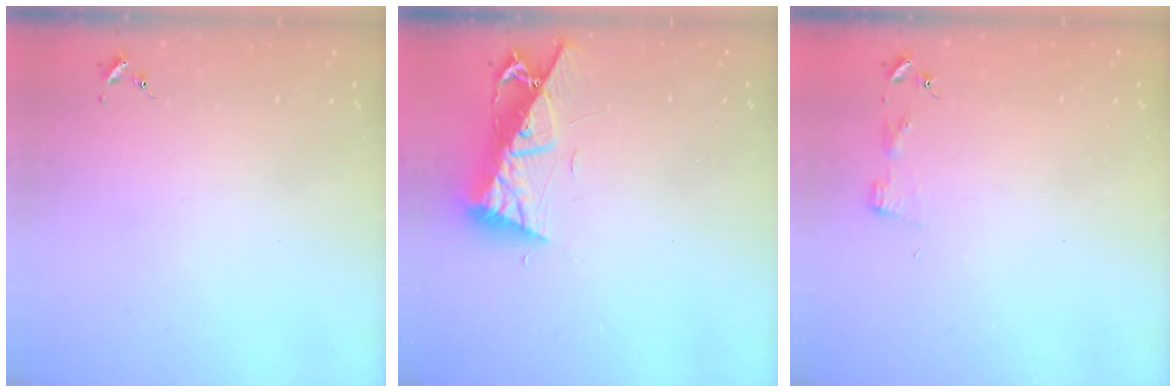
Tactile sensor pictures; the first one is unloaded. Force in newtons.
{"total": 9.4, "press": 9.3, "slide": 1.3}
{"total": 2.9, "press": 2.9, "slide": 0.3}